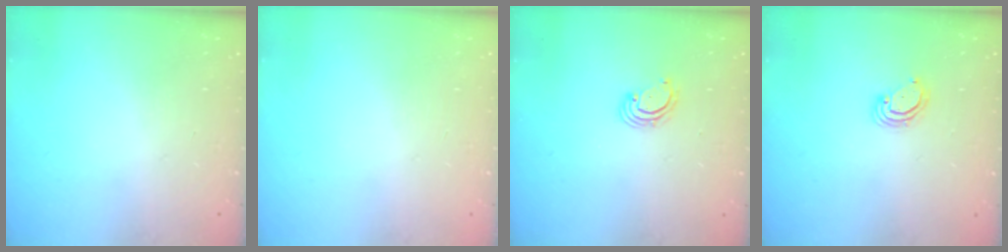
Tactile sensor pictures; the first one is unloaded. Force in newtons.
{"total": 0.0}
{"total": 2.6, "press": 2.6, "slide": 0.3}
{"total": 3.0, "press": 2.9, "slide": 0.3}